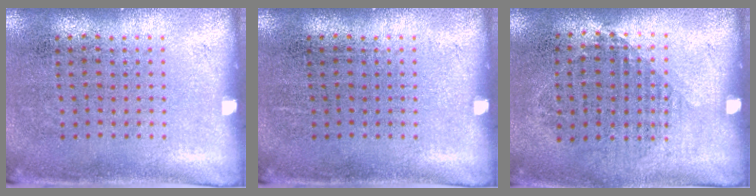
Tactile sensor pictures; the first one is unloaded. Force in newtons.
{"total": 0.0}
{"total": 0.9, "press": 0.8, "slide": 0.3}